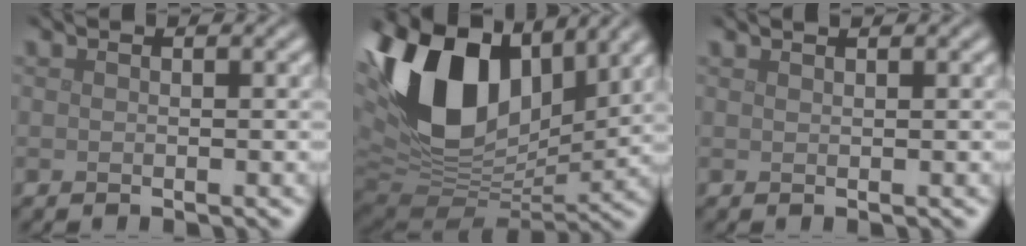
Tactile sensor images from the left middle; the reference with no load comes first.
{"total": 16.2, "force": [5.2, 9.6, 11.9], "torque": [-0.251, 0.015, 0.089]}
{"total": 0.7, "force": [0.6, 0.1, 0.3], "torque": [-0.004, -0.001, 0.006]}